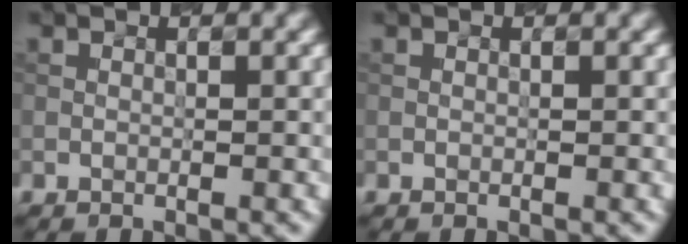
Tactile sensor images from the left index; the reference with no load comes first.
{"total": 0.0}